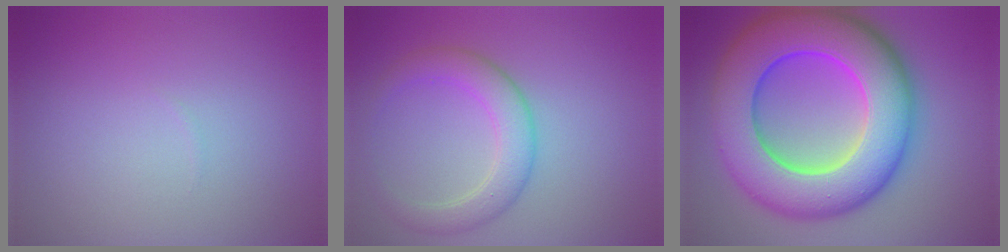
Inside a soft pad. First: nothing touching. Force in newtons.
{"total": 3.8, "press": 3.8, "slide": 0.4}
{"total": 14.6, "press": 14.6, "slide": 0.3}